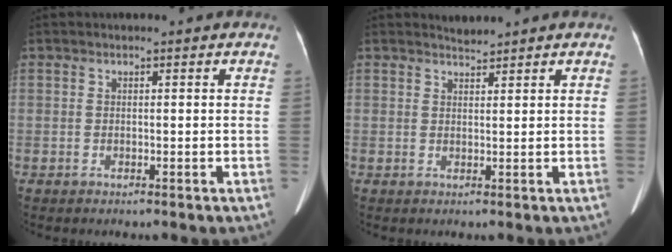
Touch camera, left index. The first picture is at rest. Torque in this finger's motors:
{"motor_torque": [0.37, -0.33, -0.10, 0.01]}